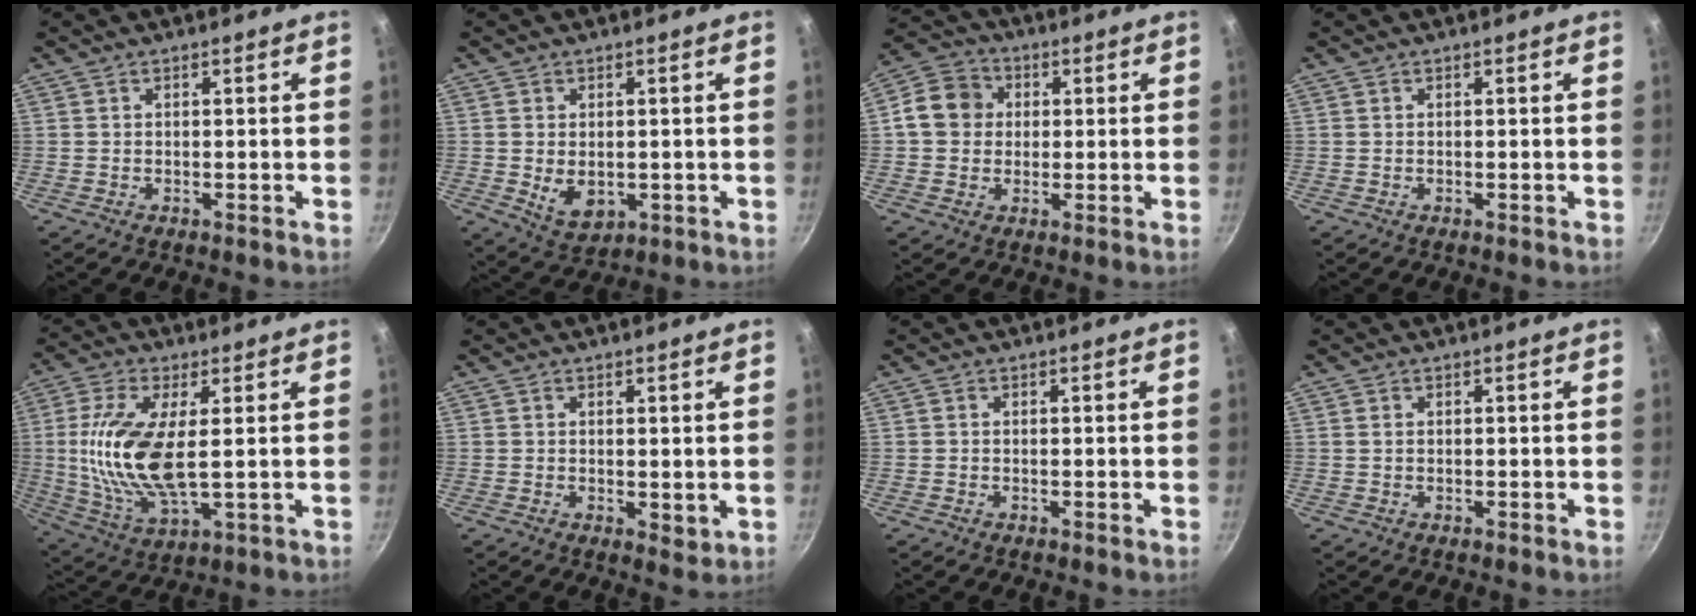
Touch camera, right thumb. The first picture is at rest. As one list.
[{"total": 6.1, "force": [-0.5, 4.2, 4.4], "torque": [-0.063, -0.011, 0.006]}, {"total": 8.9, "force": [1.0, 7.8, 4.1], "torque": [-0.046, 0.013, 0.000]}, {"total": 0.0}, {"total": 15.2, "force": [1.4, 6.0, 13.8], "torque": [-0.289, -0.011, 0.028]}, {"total": 2.2, "force": [0.7, 1.2, 1.8], "torque": [-0.025, -0.010, 0.011]}, {"total": 0.0}, {"total": 0.6, "force": [0.1, 0.4, 0.4], "torque": [-0.006, 0.002, 0.002]}]